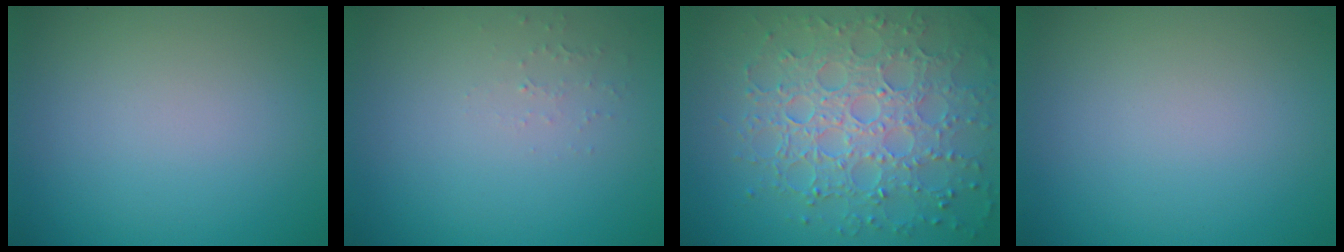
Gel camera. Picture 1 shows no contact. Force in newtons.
{"total": 0.8, "press": 0.8, "slide": 0.3}
{"total": 8.2, "press": 5.9, "slide": 5.7}
{"total": 0.0}